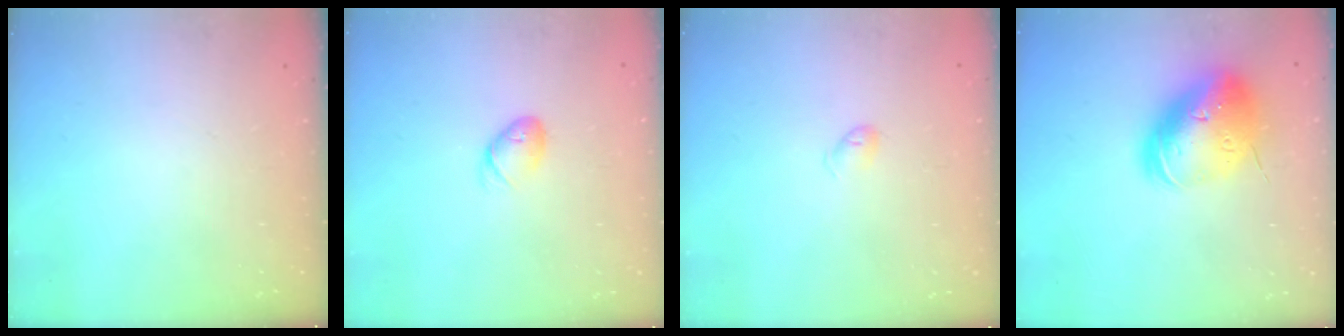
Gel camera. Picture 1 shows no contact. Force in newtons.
{"total": 6.6, "press": 6.5, "slide": 1.1}
{"total": 4.3, "press": 4.3, "slide": 0.8}
{"total": 21.6, "press": 21.3, "slide": 3.4}